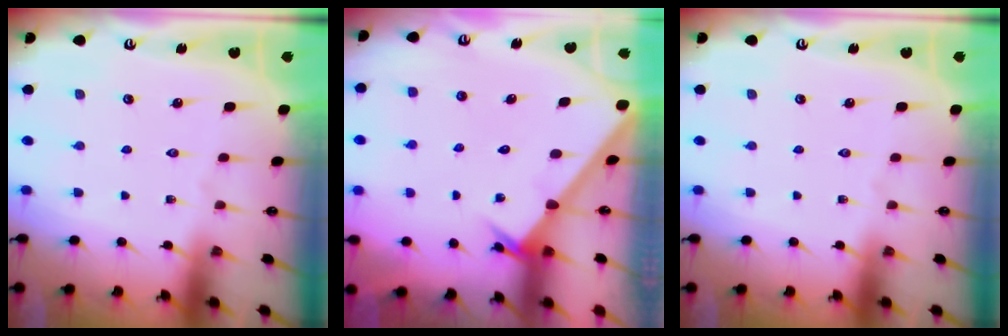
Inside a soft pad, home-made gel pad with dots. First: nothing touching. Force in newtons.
{"total": 2.6, "press": 2.6, "slide": 0.1}
{"total": 0.0}